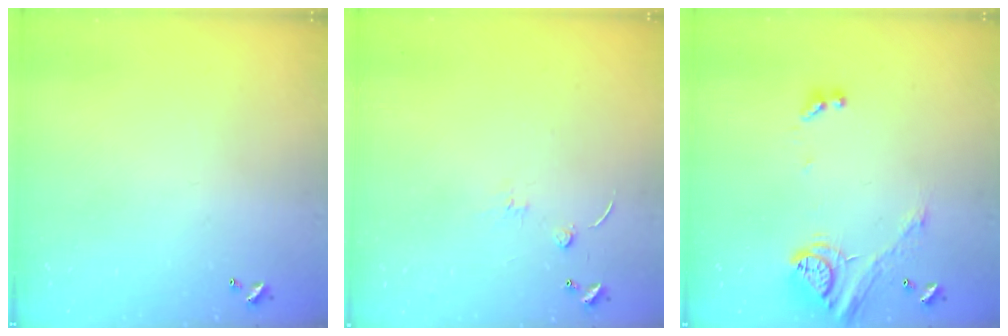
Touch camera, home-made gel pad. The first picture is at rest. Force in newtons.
{"total": 1.3, "press": 1.2, "slide": 0.5}
{"total": 15.6, "press": 15.6, "slide": 1.1}